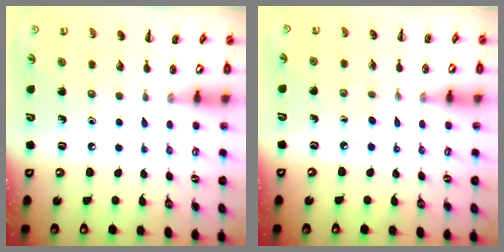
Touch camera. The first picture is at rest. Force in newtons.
{"total": 2.4, "press": 2.2, "slide": 1.0}